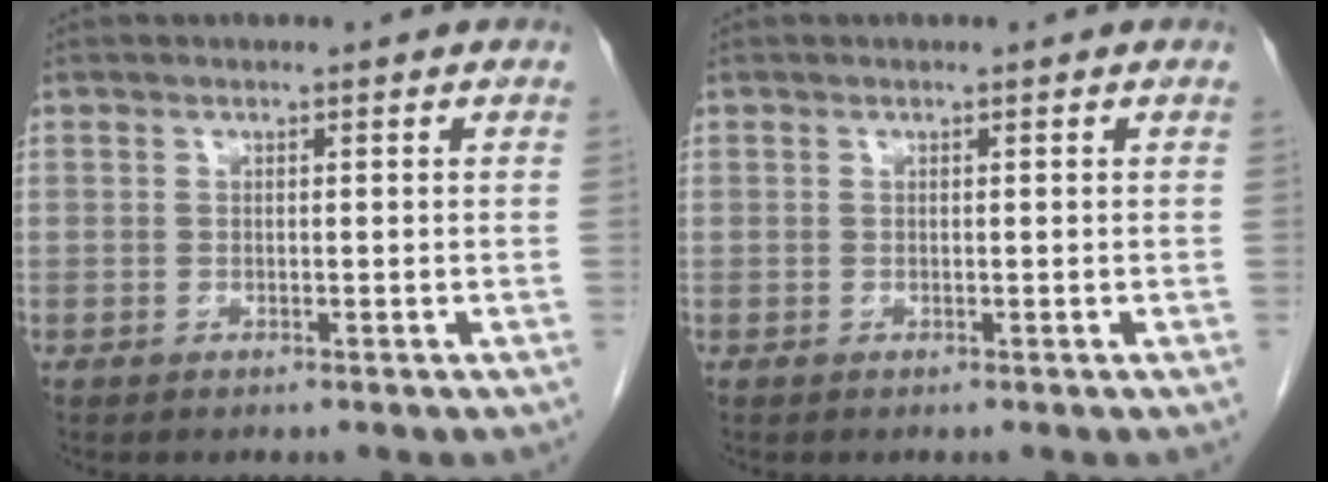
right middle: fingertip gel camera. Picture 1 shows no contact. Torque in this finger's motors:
{"motor_torque": [0.00, 0.00, 0.00, -0.01]}